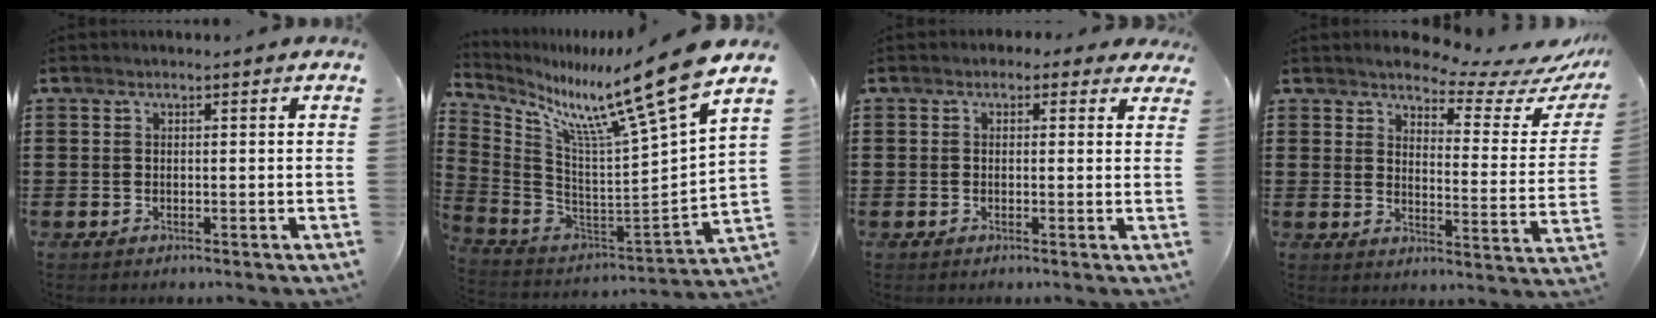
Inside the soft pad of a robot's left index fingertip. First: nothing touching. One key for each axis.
{"total": 13.4, "fx": 10.3, "fy": -0.8, "fz": 8.5, "tx": -0.168, "ty": -0.086, "tz": 0.157}
{"total": 1.4, "fx": 0.4, "fy": 1.2, "fz": 0.5, "tx": -0.007, "ty": 0.005, "tz": 0.003}
{"total": 6.0, "fx": 5.5, "fy": 0.9, "fz": 2.2, "tx": -0.043, "ty": -0.039, "tz": 0.091}